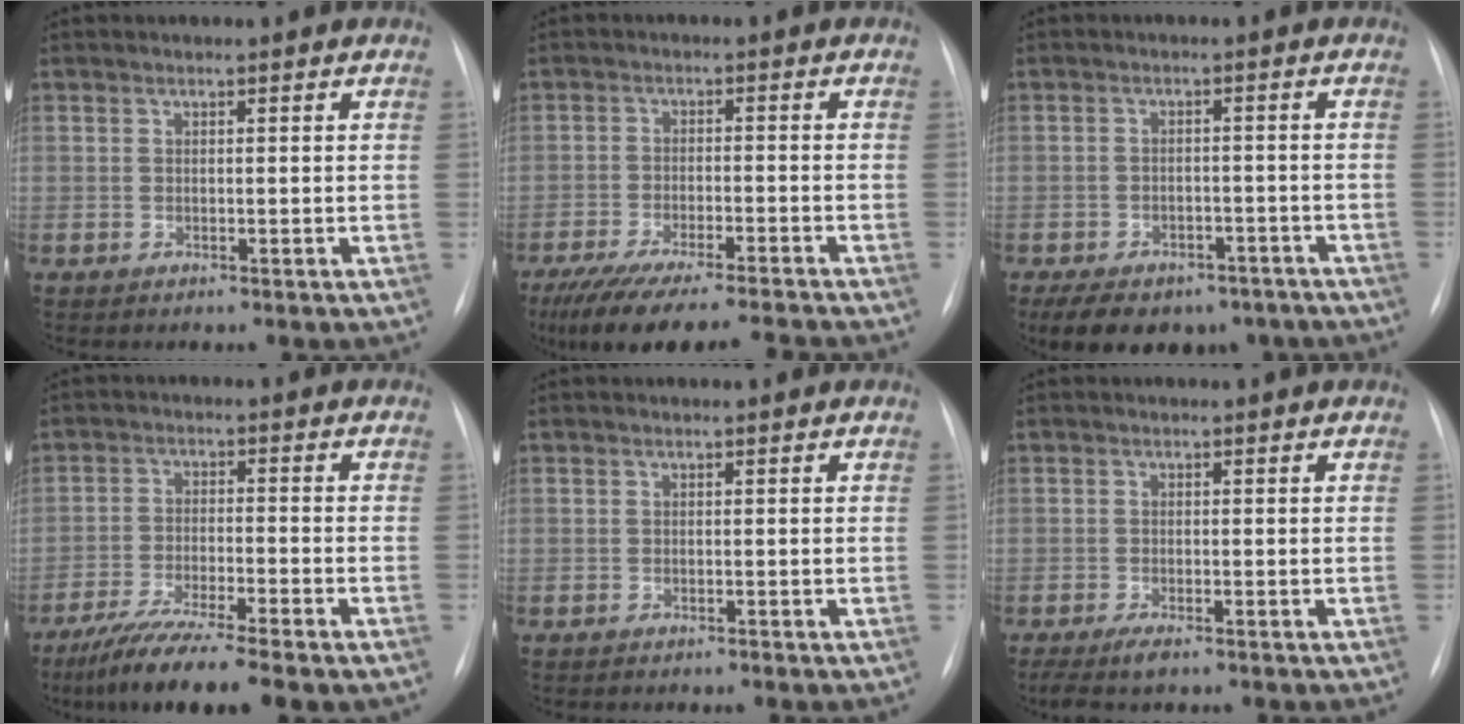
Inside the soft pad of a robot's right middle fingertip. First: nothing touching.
{"total": 16.4, "force": [-14.4, 1.1, 7.8], "torque": [-0.130, -0.032, -0.215]}
{"total": 14.6, "force": [-10.3, 8.1, 6.4], "torque": [-0.122, 0.001, -0.129]}
{"total": 10.3, "force": [-7.8, 0.4, 6.7], "torque": [-0.117, -0.031, -0.128]}
{"total": 0.0}
{"total": 3.1, "force": [-2.2, 0.7, 2.1], "torque": [-0.043, -0.009, -0.036]}